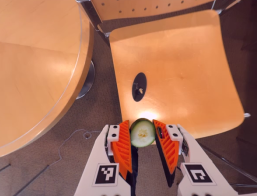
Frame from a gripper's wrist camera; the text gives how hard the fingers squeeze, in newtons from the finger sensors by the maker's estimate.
{"total": 6.2, "left": 6.0, "right": 6.4}